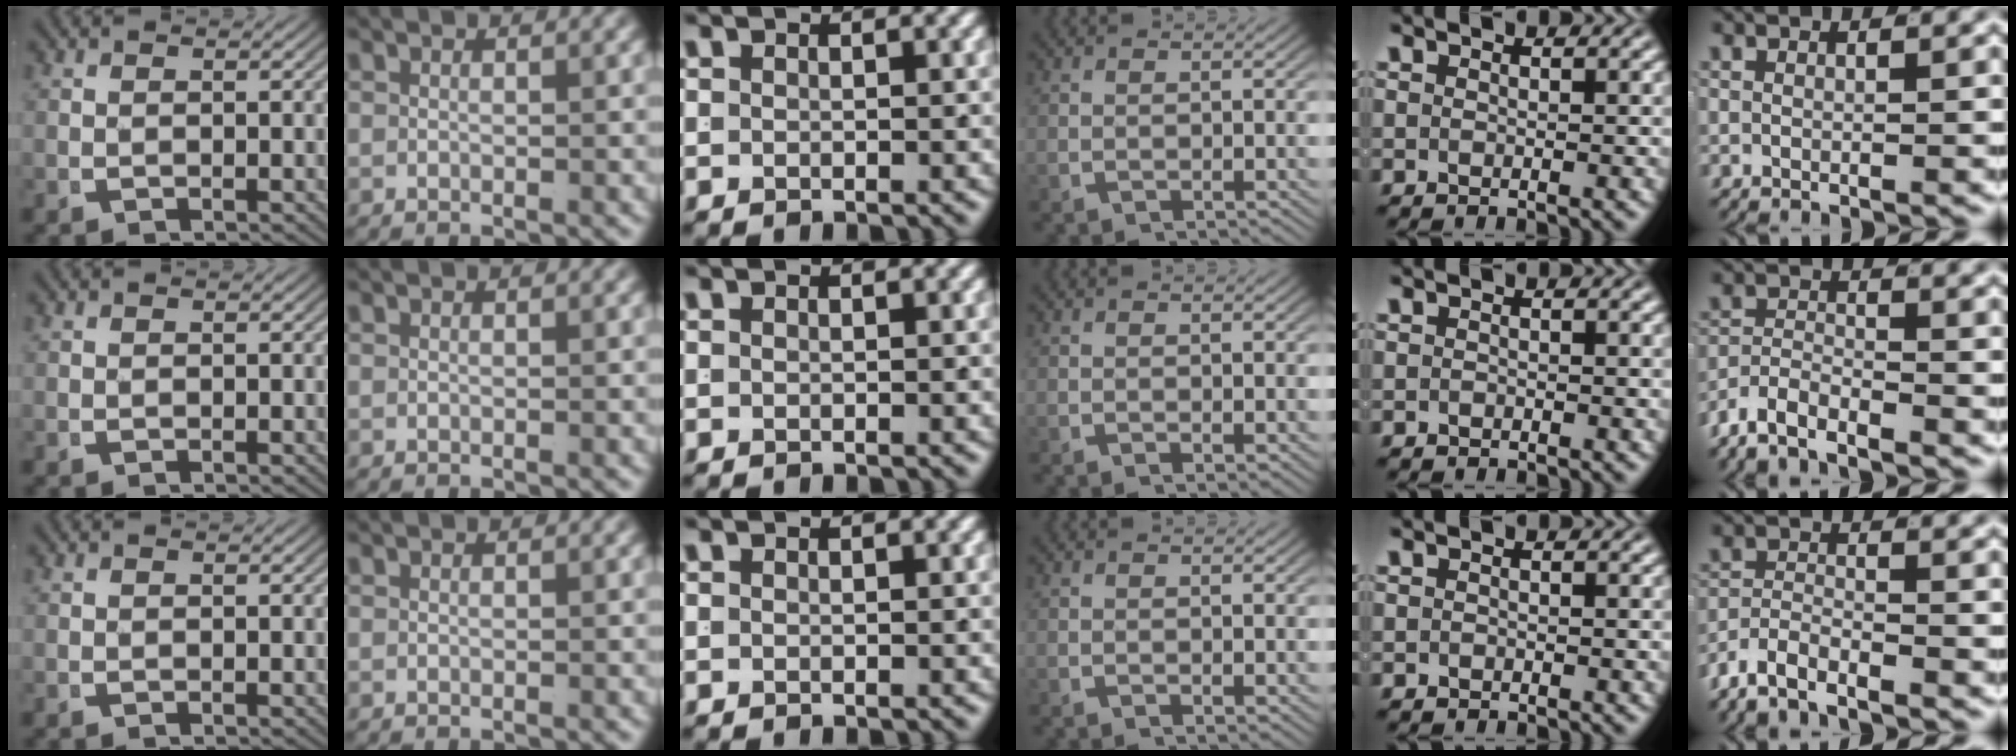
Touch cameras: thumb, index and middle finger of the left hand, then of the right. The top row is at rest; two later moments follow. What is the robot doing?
{"motion": "lift_and_place", "object": "shirt"}